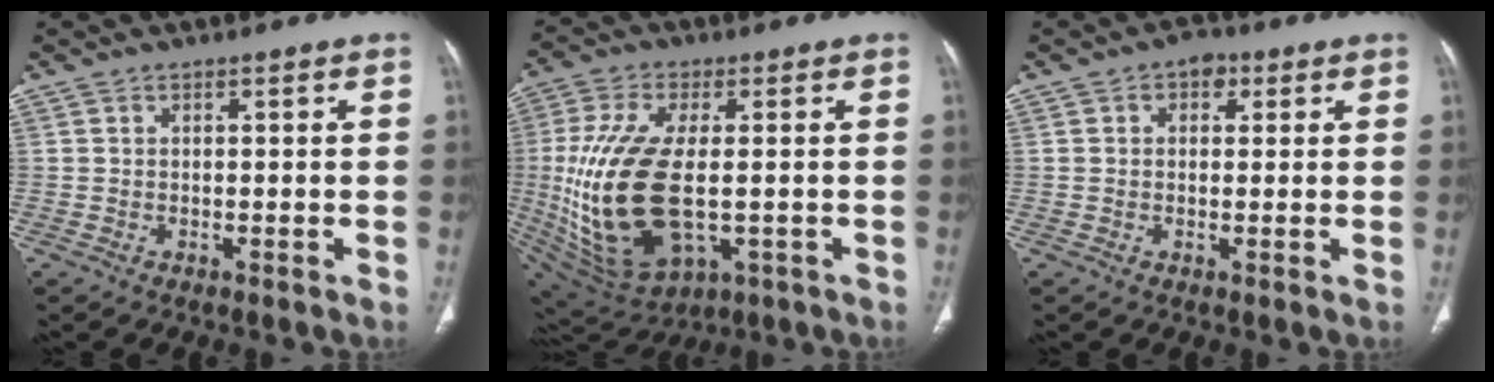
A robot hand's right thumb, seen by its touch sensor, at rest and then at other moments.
{"total": 22.0, "force": [-2.1, 11.3, 18.8], "torque": [-0.397, -0.018, -0.012]}
{"total": 3.5, "force": [1.2, 2.6, 2.1], "torque": [-0.014, 0.004, 0.015]}